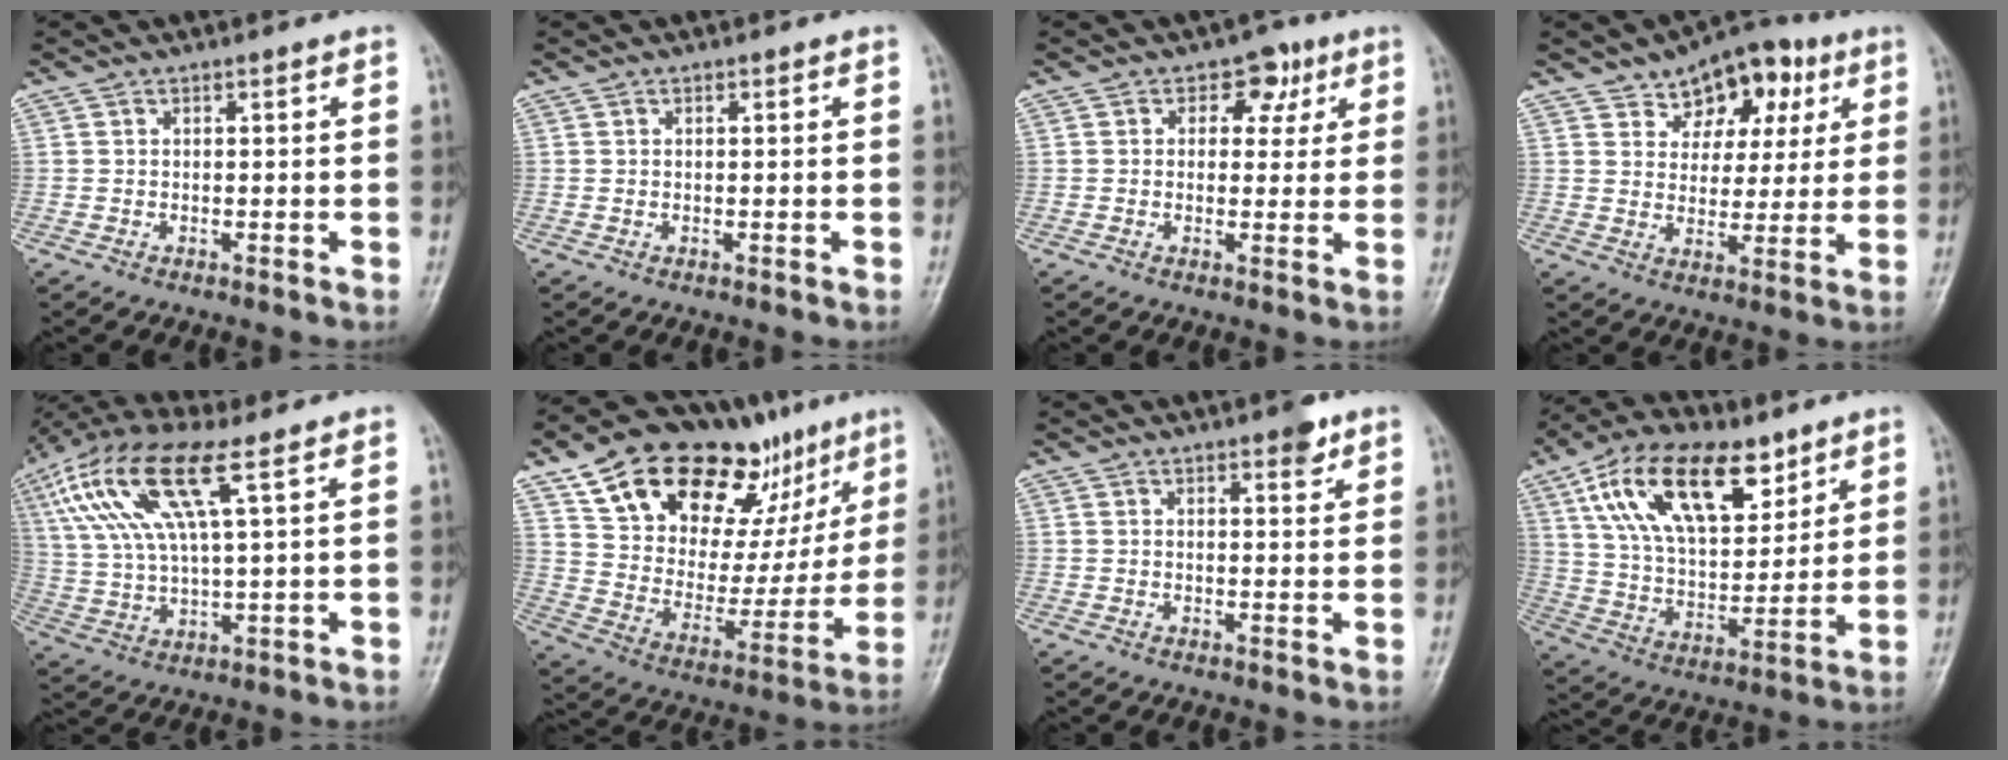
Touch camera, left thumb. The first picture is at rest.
{"total": 0.0}
{"total": 5.4, "force": [2.3, 4.0, 2.9], "torque": [0.001, -0.002, 0.023]}
{"total": 12.5, "force": [6.4, 8.2, 6.9], "torque": [-0.049, -0.016, 0.093]}
{"total": 16.8, "force": [7.1, 5.0, 14.4], "torque": [-0.312, 0.004, 0.134]}
{"total": 28.2, "force": [16.7, 14.7, 17.4], "torque": [-0.223, -0.020, 0.276]}
{"total": 3.1, "force": [2.1, 1.1, 2.0], "torque": [-0.018, -0.010, 0.026]}
{"total": 20.7, "force": [10.7, 10.8, 14.0], "torque": [-0.211, -0.031, 0.193]}